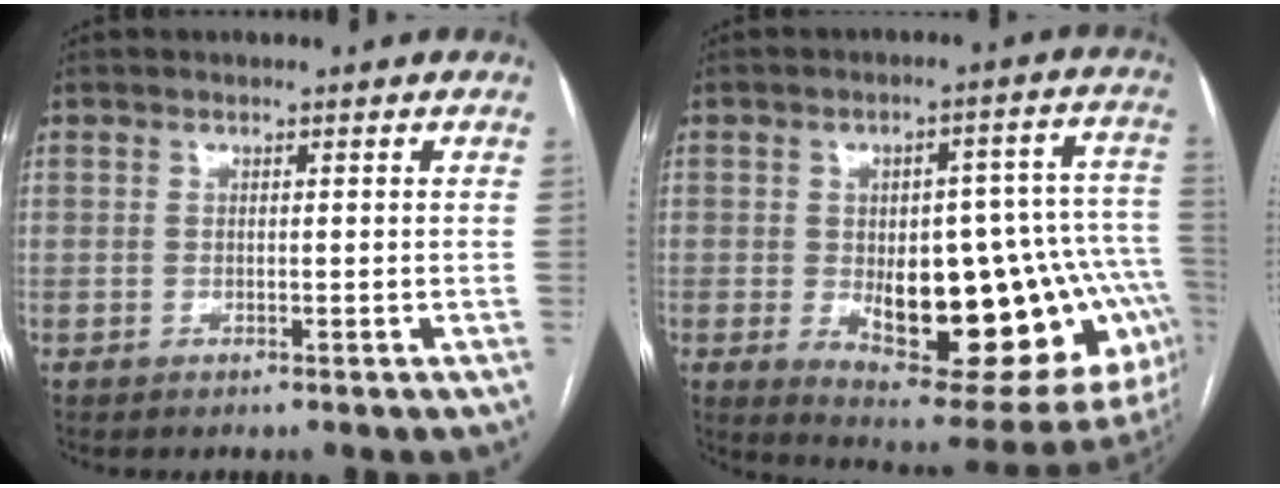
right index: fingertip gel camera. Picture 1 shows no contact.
{"total": 26.6, "force": [-5.4, 10.6, 23.8], "torque": [-0.230, 0.024, -0.048]}